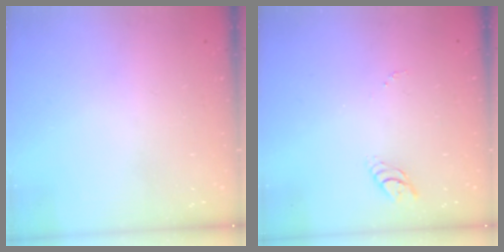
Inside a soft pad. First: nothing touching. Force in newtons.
{"total": 4.1, "press": 4.0, "slide": 0.4}